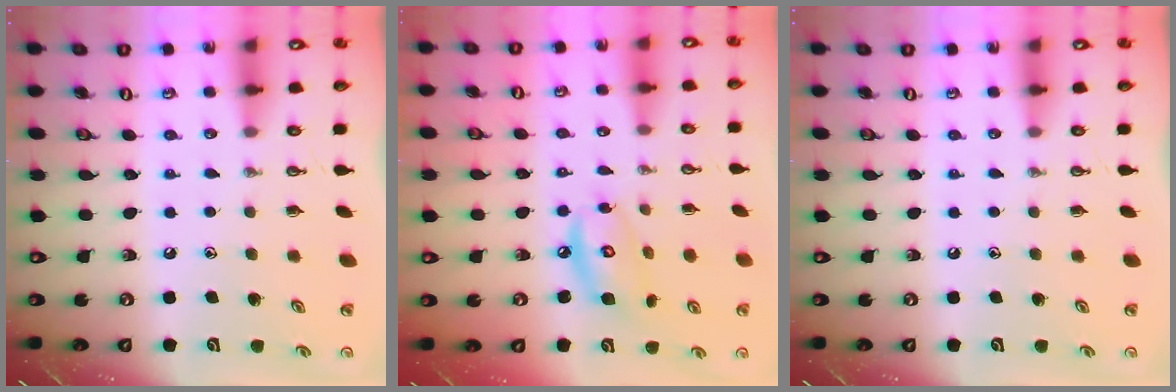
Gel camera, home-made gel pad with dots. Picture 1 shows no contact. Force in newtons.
{"total": 9.5, "press": 9.4, "slide": 0.7}
{"total": 0.0}